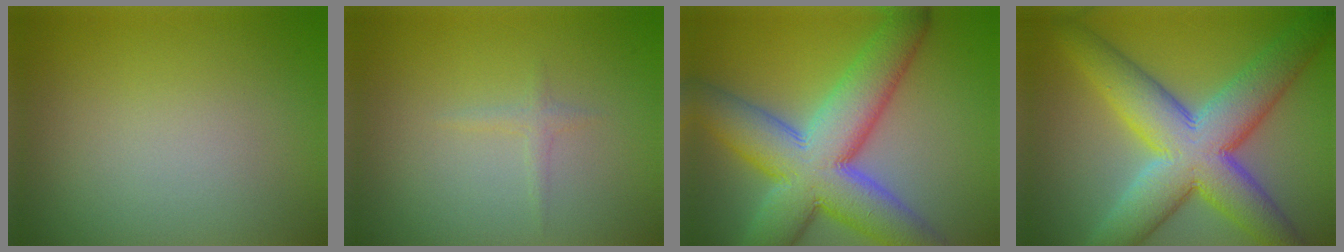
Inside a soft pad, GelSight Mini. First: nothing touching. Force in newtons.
{"total": 0.8, "press": 0.8, "slide": 0.1}
{"total": 12.4, "press": 12.3, "slide": 0.7}
{"total": 11.2, "press": 11.2, "slide": 0.6}